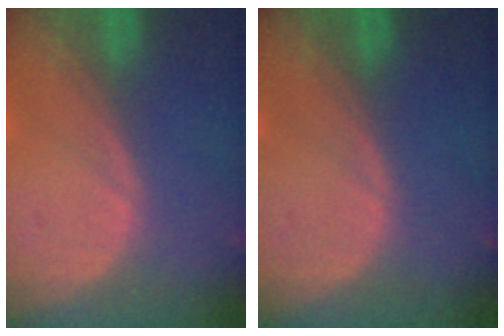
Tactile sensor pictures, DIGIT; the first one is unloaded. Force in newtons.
{"total": 0.0}